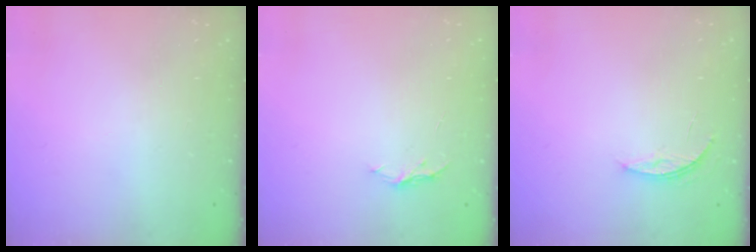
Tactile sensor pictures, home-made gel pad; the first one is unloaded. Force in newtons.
{"total": 4.0, "press": 4.0, "slide": 0.4}
{"total": 3.9, "press": 3.9, "slide": 0.4}